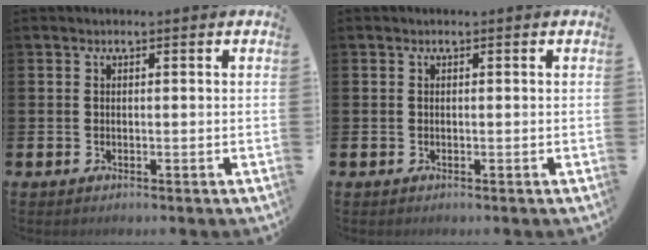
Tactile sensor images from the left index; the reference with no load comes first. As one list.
[{"total": 0.0}]